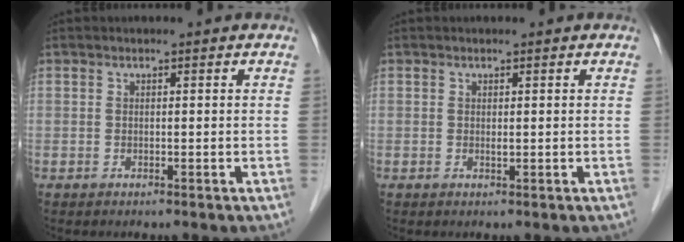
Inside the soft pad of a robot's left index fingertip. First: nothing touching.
{"total": 0.7, "force": [0.4, 0.2, 0.6], "torque": [-0.012, -0.001, 0.006]}